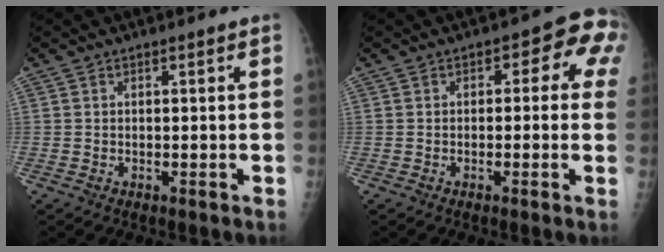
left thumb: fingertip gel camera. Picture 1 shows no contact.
{"total": 6.9, "force": [1.1, 4.1, 5.5], "torque": [-0.018, 0.021, -0.001]}